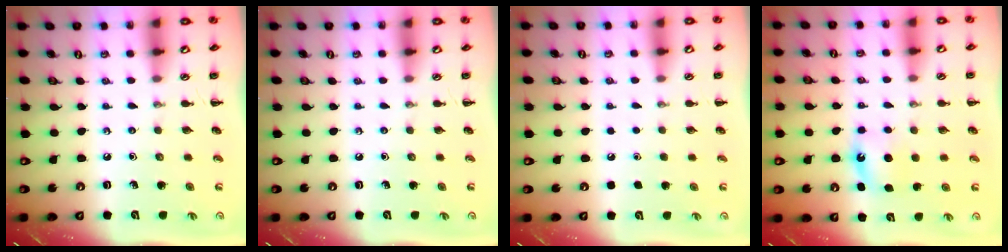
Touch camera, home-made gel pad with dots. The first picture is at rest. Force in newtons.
{"total": 0.0}
{"total": 1.6, "press": 1.5, "slide": 0.1}
{"total": 5.7, "press": 5.4, "slide": 1.9}